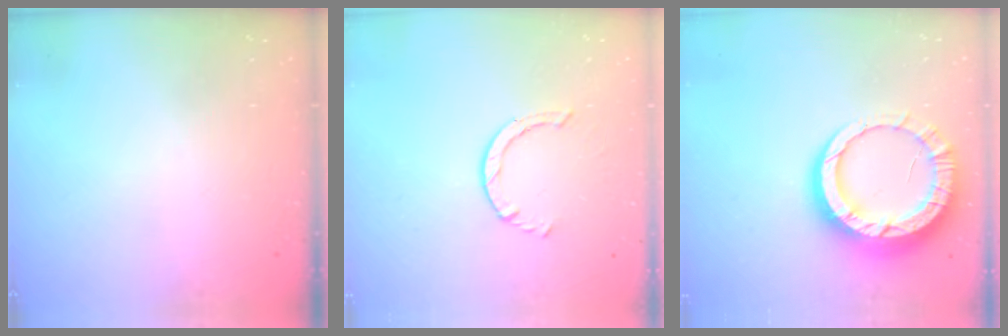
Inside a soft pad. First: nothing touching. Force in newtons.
{"total": 2.5, "press": 2.5, "slide": 0.3}
{"total": 15.5, "press": 15.5, "slide": 1.3}